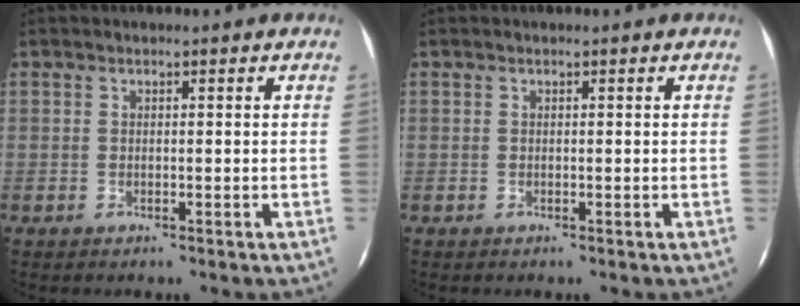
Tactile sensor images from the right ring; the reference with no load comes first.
{"total": 0.0}